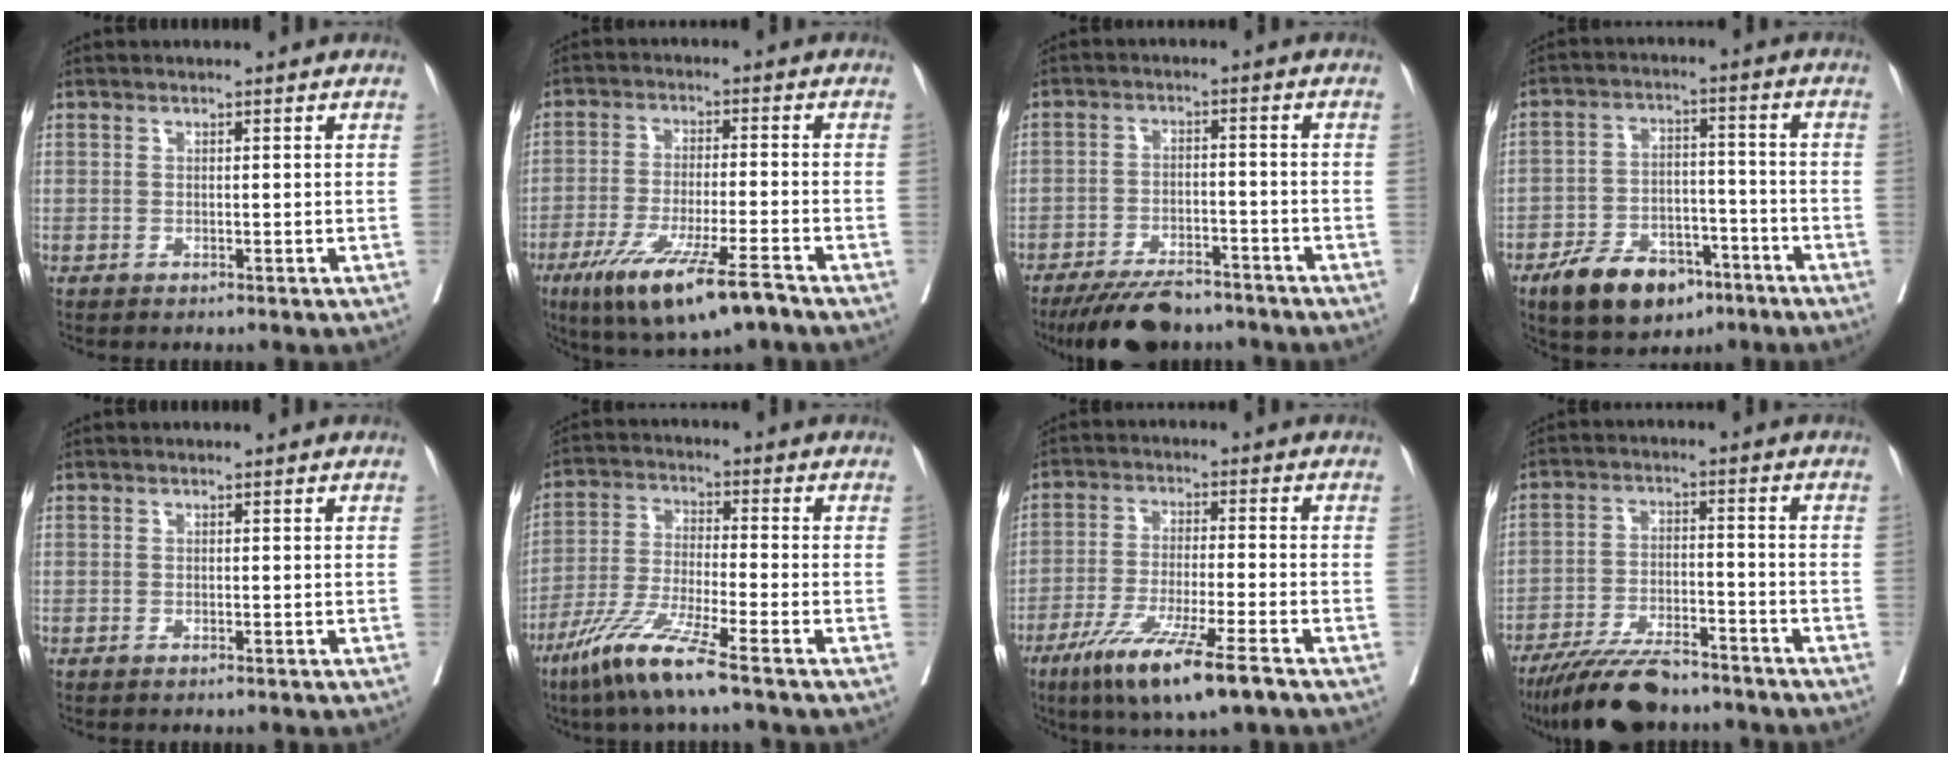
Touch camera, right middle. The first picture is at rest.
{"total": 12.6, "force": [-8.0, 1.2, 9.7], "torque": [-0.172, -0.033, -0.134]}
{"total": 9.2, "force": [-7.9, 2.8, 3.8], "torque": [-0.057, -0.010, -0.129]}
{"total": 11.3, "force": [-7.3, 5.9, 6.3], "torque": [-0.106, 0.007, -0.117]}
{"total": 0.0}
{"total": 9.9, "force": [-6.6, -0.4, 7.3], "torque": [-0.153, -0.032, -0.134]}
{"total": 11.9, "force": [-7.4, 0.2, 9.3], "torque": [-0.173, -0.035, -0.128]}
{"total": 11.4, "force": [-9.8, 2.4, 5.3], "torque": [-0.088, -0.017, -0.166]}